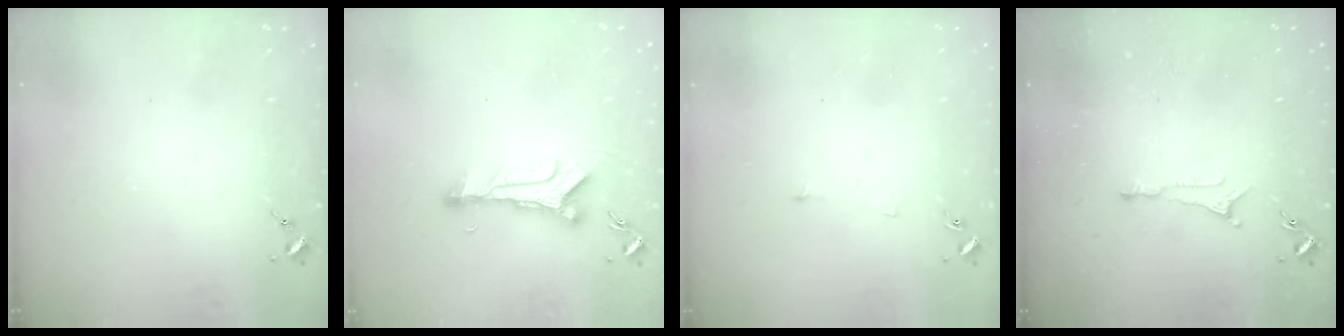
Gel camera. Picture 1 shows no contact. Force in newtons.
{"total": 9.9, "press": 9.9, "slide": 0.2}
{"total": 3.7, "press": 3.7, "slide": 0.2}
{"total": 4.8, "press": 4.8, "slide": 0.4}